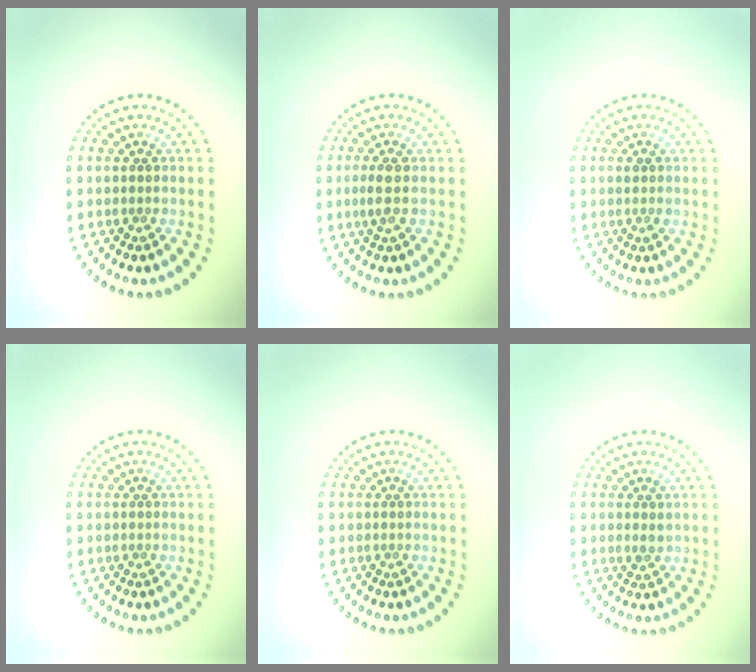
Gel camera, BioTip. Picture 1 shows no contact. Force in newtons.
{"total": 1.4, "press": 1.3, "slide": 0.5}
{"total": 0.8, "press": 0.8, "slide": 0.2}
{"total": 0.0}
{"total": 0.0}
{"total": 1.1, "press": 0.9, "slide": 0.5}